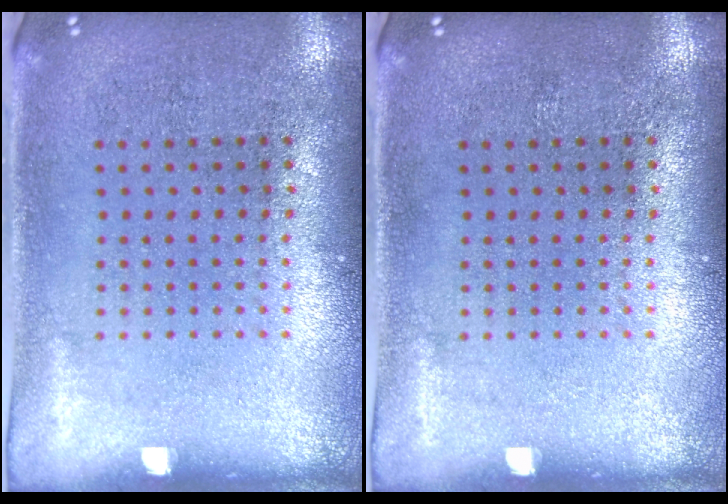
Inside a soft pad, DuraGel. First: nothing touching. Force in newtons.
{"total": 0.0}